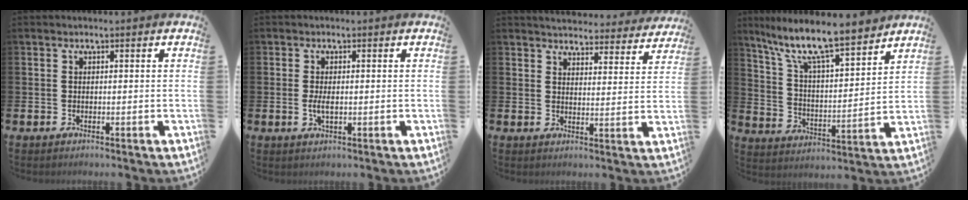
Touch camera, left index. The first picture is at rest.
{"total": 2.3, "force": [-0.1, 0.9, 2.1], "torque": [-0.036, 0.000, -0.004]}
{"total": 4.5, "force": [4.4, 0.8, 0.1], "torque": [-0.011, -0.039, 0.076]}
{"total": 10.7, "force": [9.4, 1.6, 5.0], "torque": [-0.132, -0.064, 0.158]}